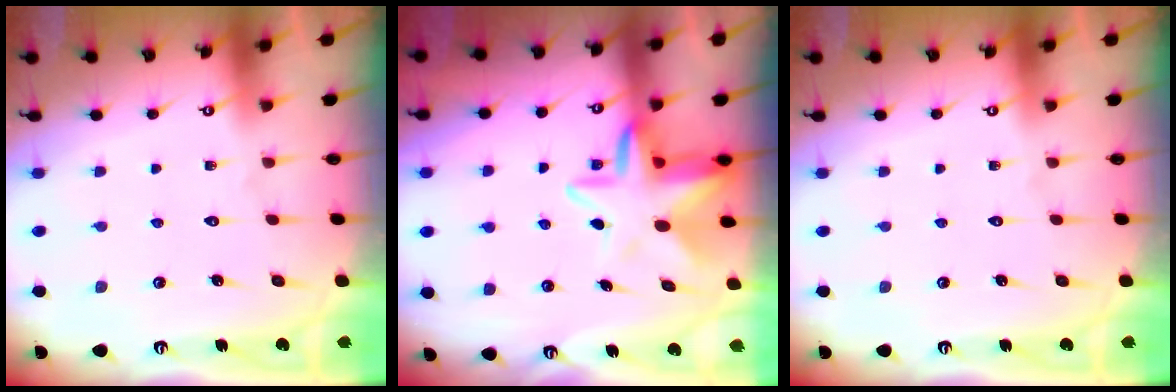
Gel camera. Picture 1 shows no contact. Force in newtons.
{"total": 8.8, "press": 8.5, "slide": 2.3}
{"total": 0.0}